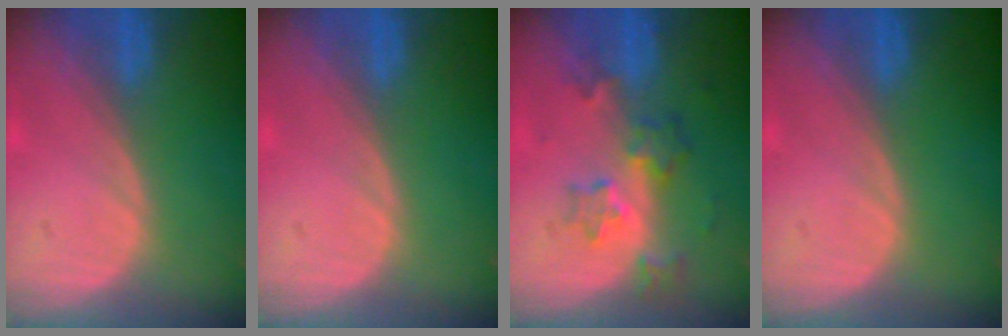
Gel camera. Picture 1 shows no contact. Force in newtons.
{"total": 0.0}
{"total": 6.1, "press": 5.5, "slide": 2.7}
{"total": 0.0}